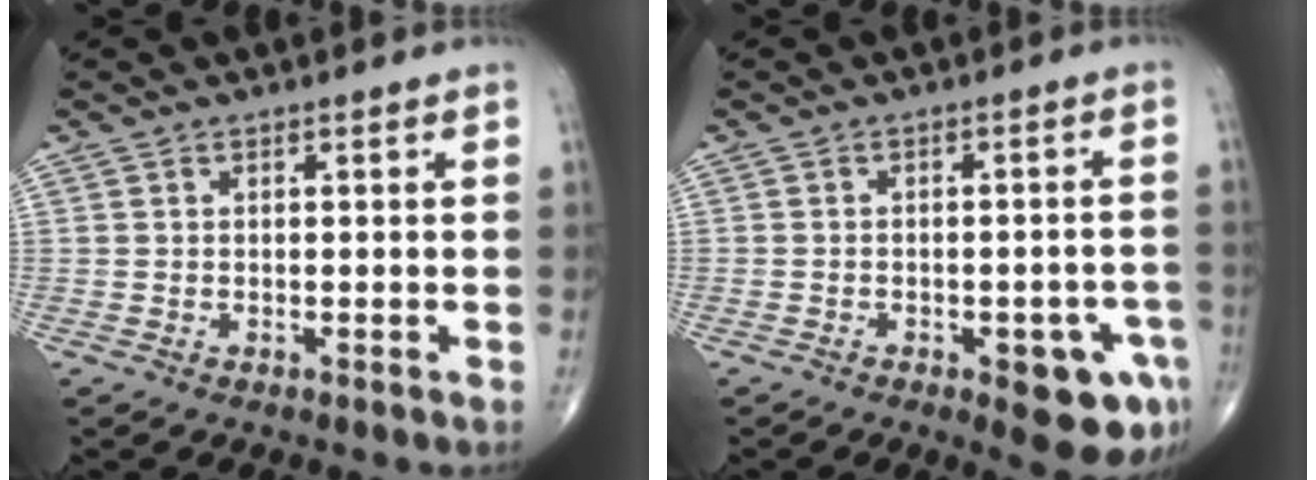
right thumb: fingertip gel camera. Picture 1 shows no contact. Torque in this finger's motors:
{"motor_torque": [1.34, 1.09, 0.04, -0.23, 0.18]}